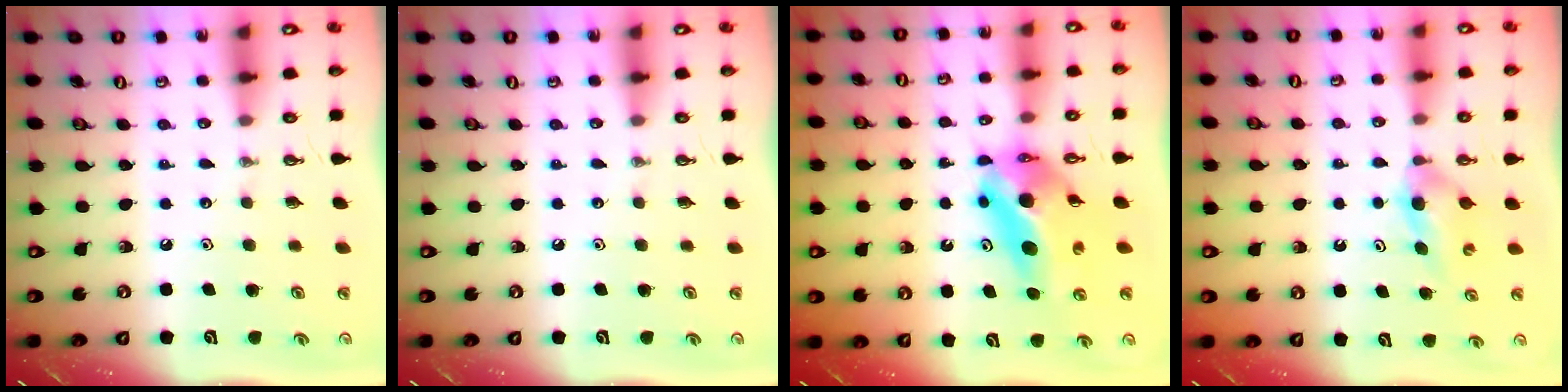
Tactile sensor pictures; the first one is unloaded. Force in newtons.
{"total": 0.0}
{"total": 13.2, "press": 11.0, "slide": 7.2}
{"total": 4.5, "press": 4.4, "slide": 1.1}